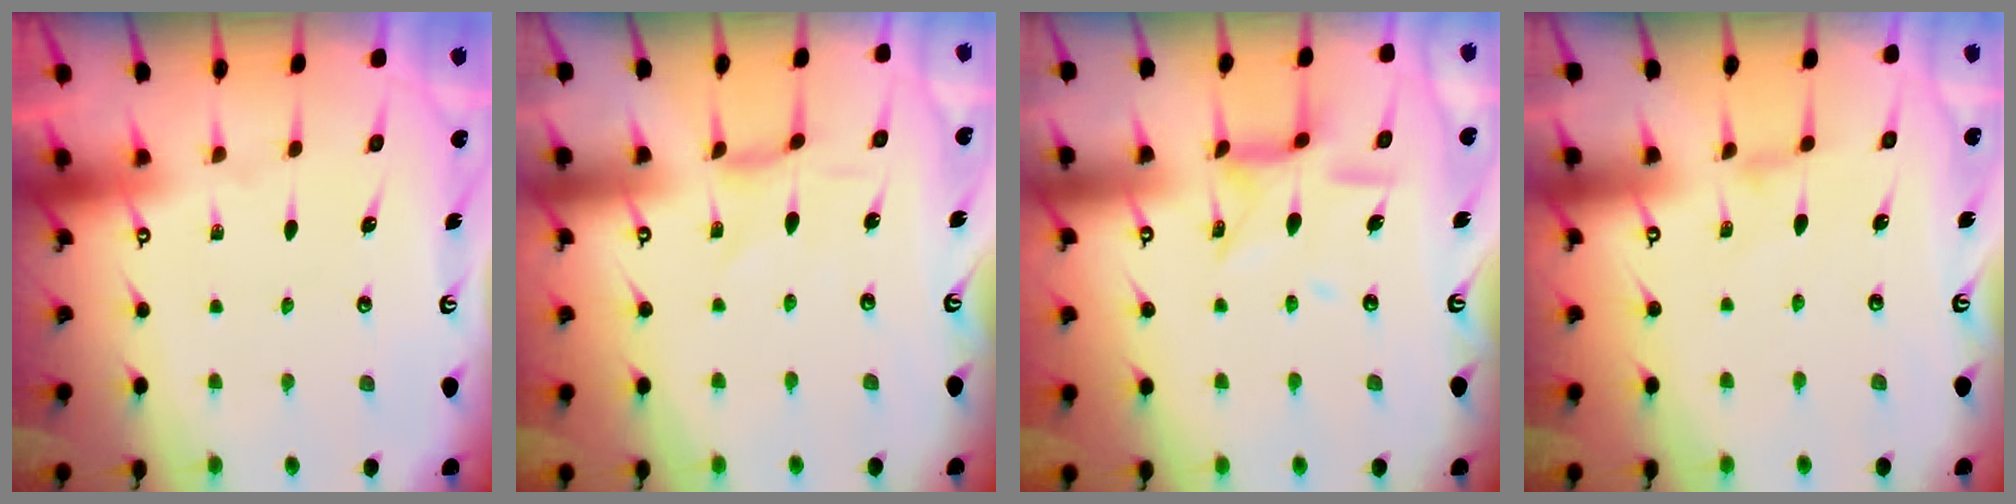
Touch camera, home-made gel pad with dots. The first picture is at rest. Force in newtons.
{"total": 1.4, "press": 1.4, "slide": 0.2}
{"total": 10.4, "press": 10.4, "slide": 1.0}
{"total": 0.5, "press": 0.5, "slide": 0.1}